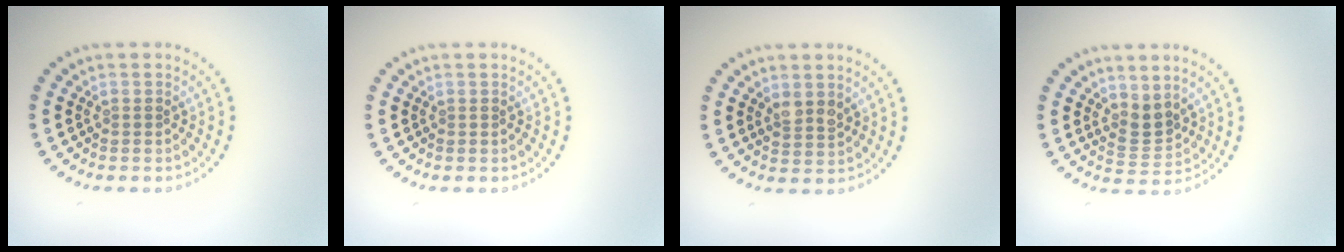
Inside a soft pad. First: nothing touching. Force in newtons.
{"total": 0.0}
{"total": 1.6, "press": 1.4, "slide": 0.7}
{"total": 2.3, "press": 1.6, "slide": 1.6}